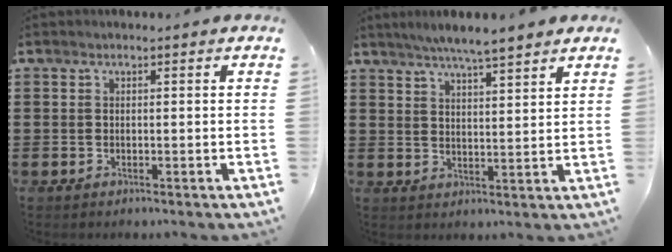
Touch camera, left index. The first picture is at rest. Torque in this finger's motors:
{"motor_torque": [0.81, -0.94, 0.64, 0.17]}